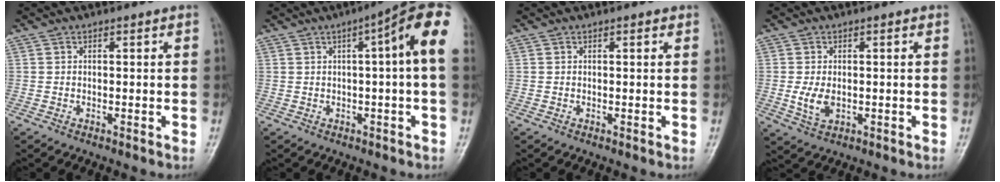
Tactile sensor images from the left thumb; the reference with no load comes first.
{"total": 10.3, "force": [2.3, 1.2, 10.0], "torque": [-0.135, 0.028, 0.024]}
{"total": 0.5, "force": [0.4, 0.3, 0.2], "torque": [-0.004, -0.001, 0.003]}
{"total": 4.0, "force": [-0.4, 2.6, 3.0], "torque": [-0.060, -0.009, -0.003]}